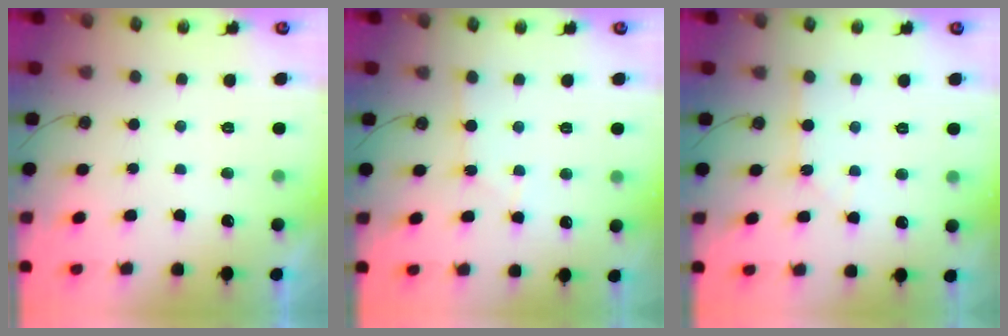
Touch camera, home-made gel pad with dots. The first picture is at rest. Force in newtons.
{"total": 3.0, "press": 3.0, "slide": 0.4}
{"total": 1.8, "press": 1.8, "slide": 0.1}